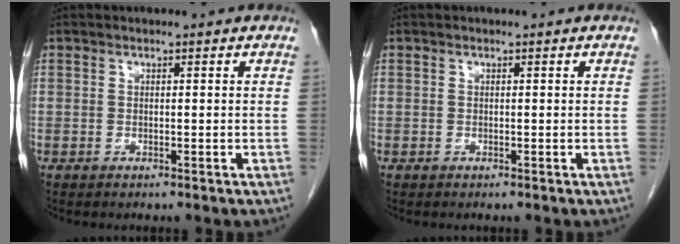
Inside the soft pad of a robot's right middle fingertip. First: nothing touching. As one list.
[{"total": 0.0}]